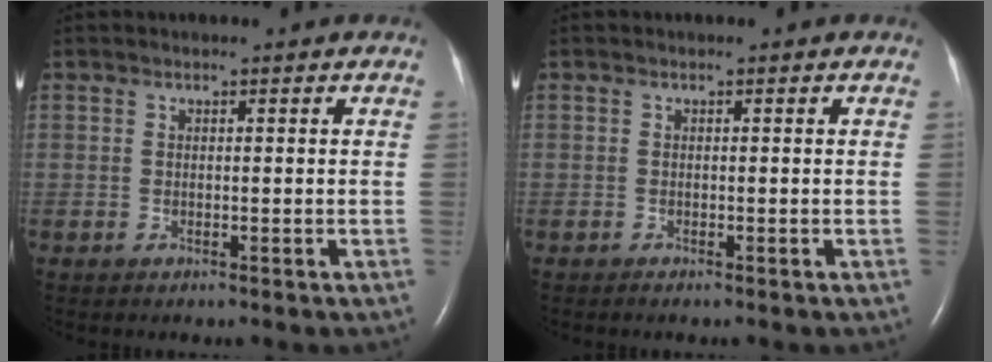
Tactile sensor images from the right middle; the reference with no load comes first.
{"total": 0.0}